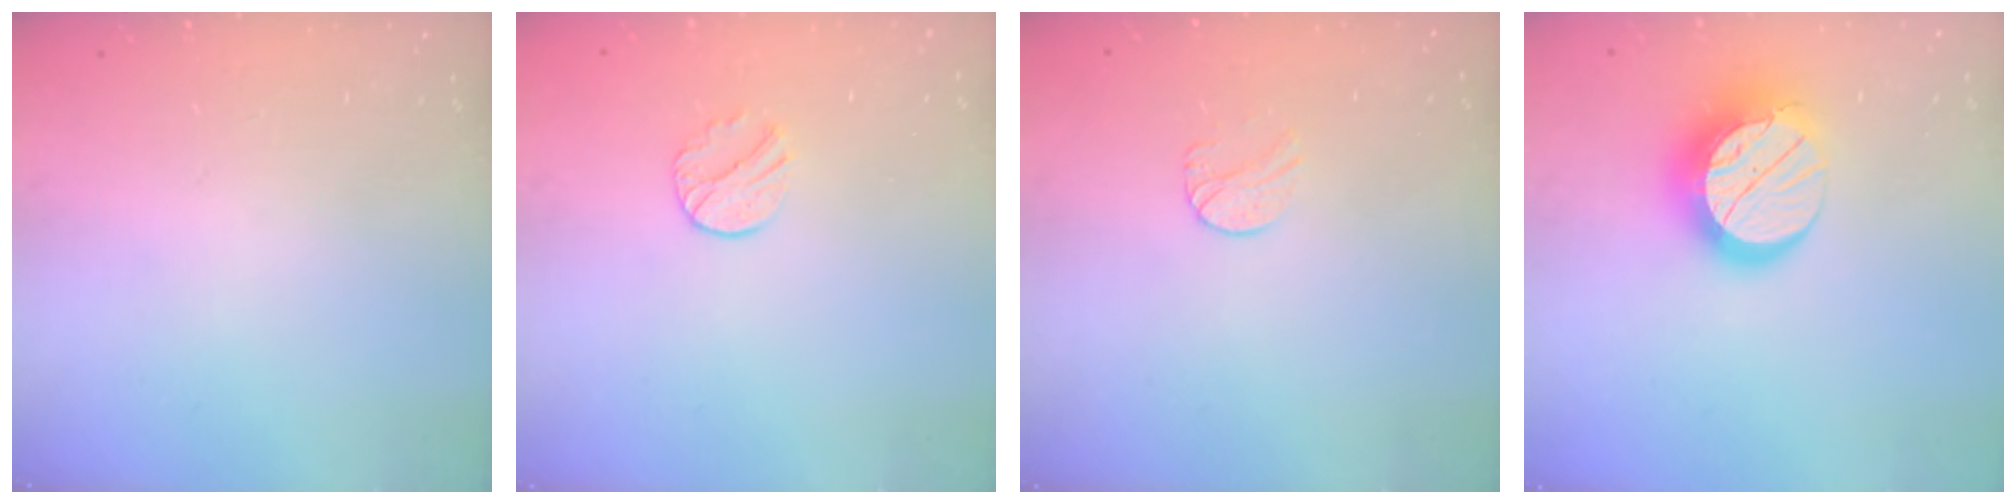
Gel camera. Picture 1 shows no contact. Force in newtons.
{"total": 7.0, "press": 6.9, "slide": 0.7}
{"total": 7.4, "press": 7.3, "slide": 0.6}
{"total": 14.5, "press": 14.4, "slide": 1.0}